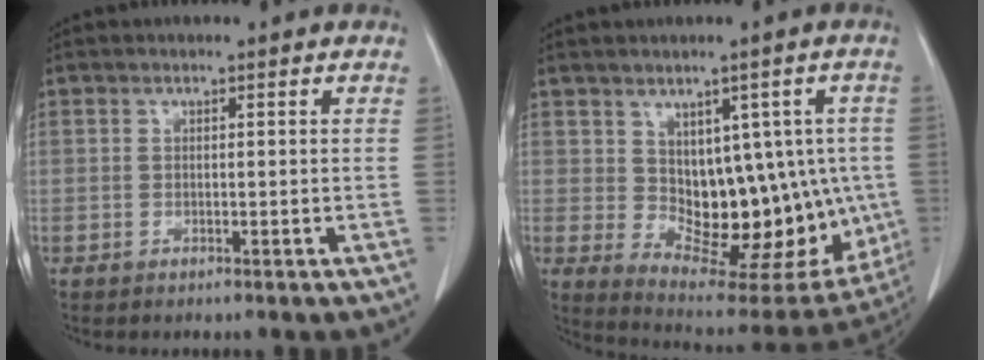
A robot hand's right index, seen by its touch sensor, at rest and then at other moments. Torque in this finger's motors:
{"motor_torque": [0.46, 0.21, 0.27, 0.11]}